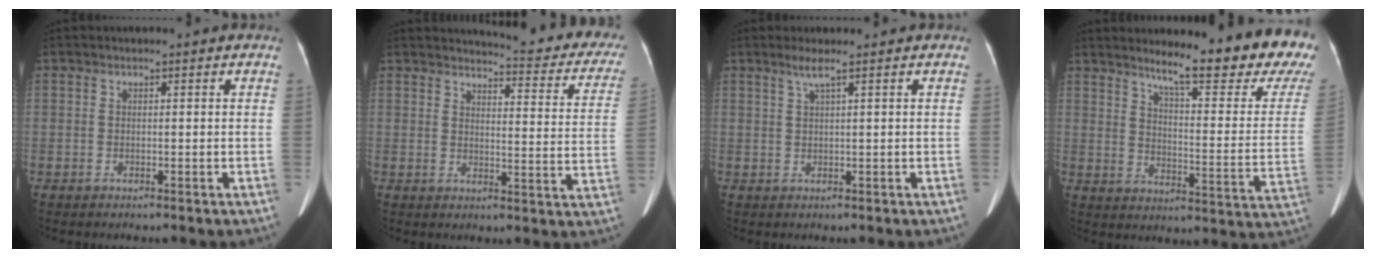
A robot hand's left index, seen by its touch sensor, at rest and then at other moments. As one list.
[{"total": 16.5, "force": [15.4, 2.5, 5.2], "torque": [-0.040, -0.078, 0.150]}, {"total": 1.8, "force": [1.0, -0.4, 1.5], "torque": [-0.038, 0.004, 0.025]}, {"total": 20.8, "force": [17.3, 1.2, 11.6], "torque": [-0.156, -0.082, 0.216]}]